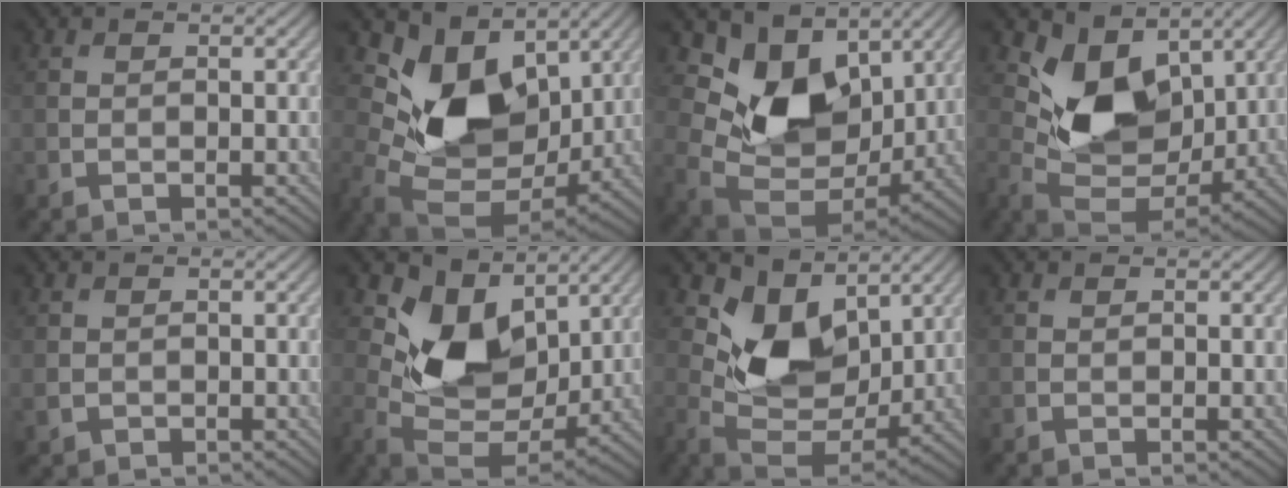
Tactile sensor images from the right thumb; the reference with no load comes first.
{"total": 12.3, "force": [3.4, 8.6, 8.2], "torque": [-0.163, -0.012, 0.060]}
{"total": 12.3, "force": [4.6, 8.4, 7.7], "torque": [-0.147, -0.005, 0.081]}
{"total": 9.4, "force": [3.7, 6.1, 6.1], "torque": [-0.128, -0.019, 0.068]}
{"total": 1.1, "force": [0.0, 1.0, 0.4], "torque": [-0.014, -0.006, 0.002]}
{"total": 10.4, "force": [3.9, 6.5, 7.1], "torque": [-0.147, -0.014, 0.071]}
{"total": 9.3, "force": [4.0, 5.7, 6.1], "torque": [-0.126, -0.017, 0.073]}
{"total": 0.0}